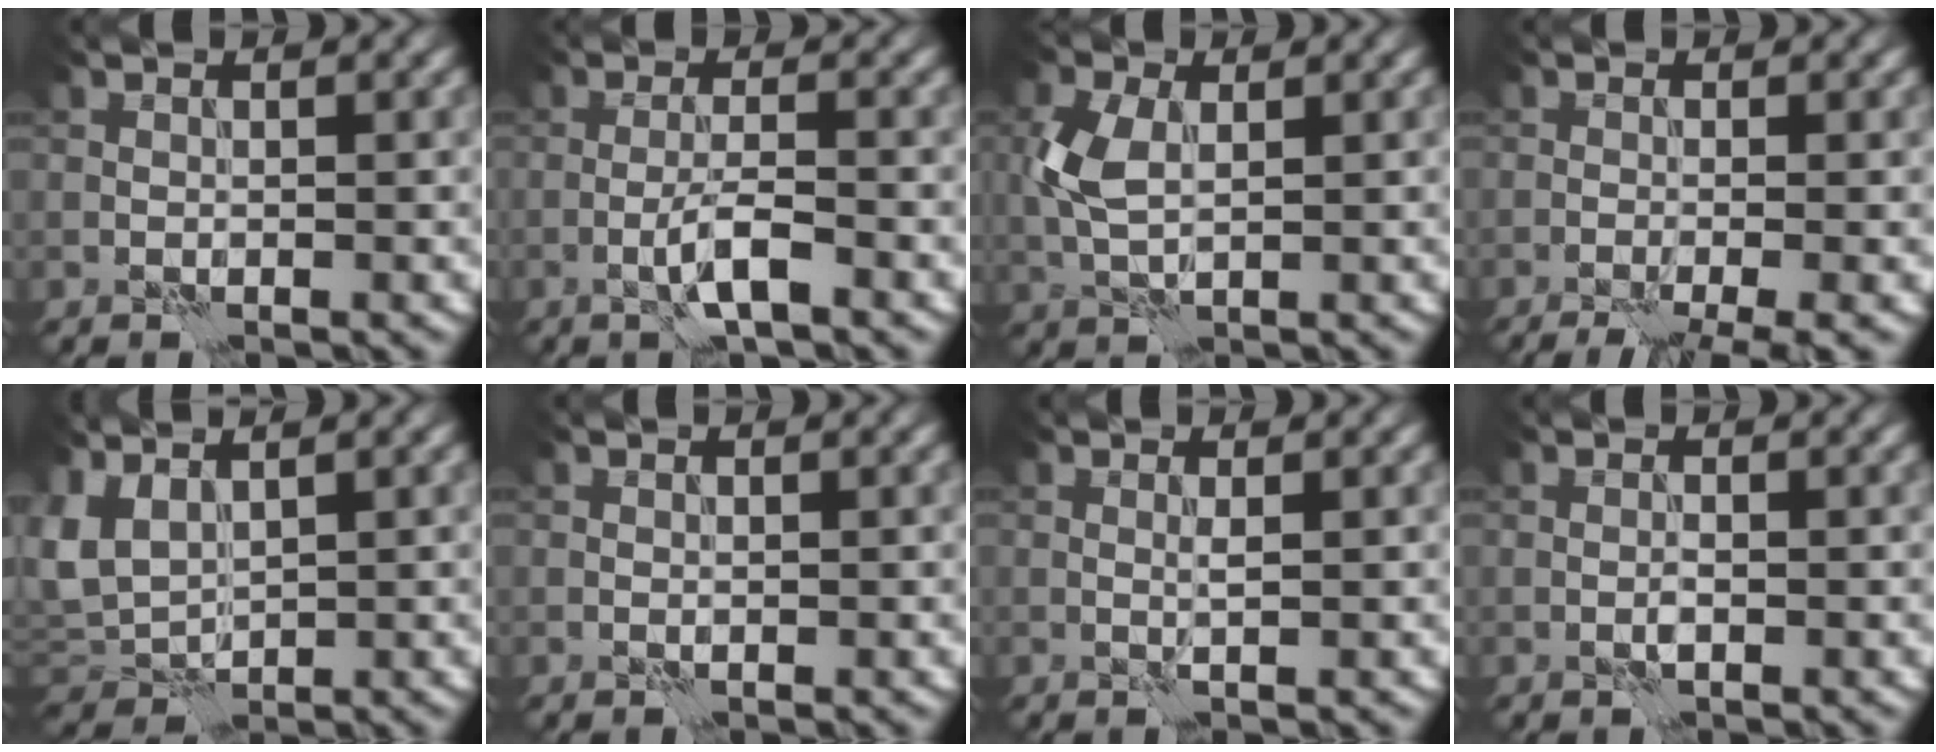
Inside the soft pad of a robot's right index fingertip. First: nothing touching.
{"total": 2.8, "force": [-1.3, 0.3, 2.5], "torque": [-0.047, 0.010, -0.029]}
{"total": 3.9, "force": [0.4, 2.4, 3.1], "torque": [-0.081, 0.006, 0.010]}
{"total": 5.2, "force": [-2.9, 1.4, 4.1], "torque": [-0.046, -0.001, -0.046]}
{"total": 2.9, "force": [1.5, 1.8, 1.7], "torque": [-0.047, 0.005, 0.034]}
{"total": 0.0}
{"total": 0.6, "force": [0.3, 0.0, 0.5], "torque": [-0.010, 0.004, 0.003]}
{"total": 0.8, "force": [-0.3, 0.1, 0.7], "torque": [-0.016, 0.001, -0.007]}